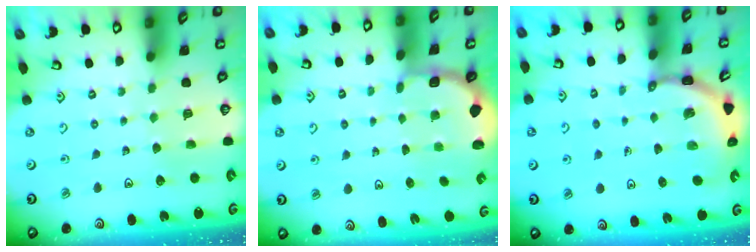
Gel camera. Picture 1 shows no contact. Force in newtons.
{"total": 2.0, "press": 1.8, "slide": 0.7}
{"total": 3.6, "press": 3.6, "slide": 0.2}